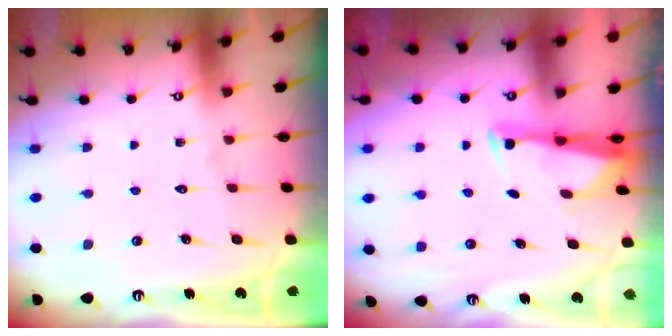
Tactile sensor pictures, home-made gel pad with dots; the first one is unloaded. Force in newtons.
{"total": 2.7, "press": 2.7, "slide": 0.6}